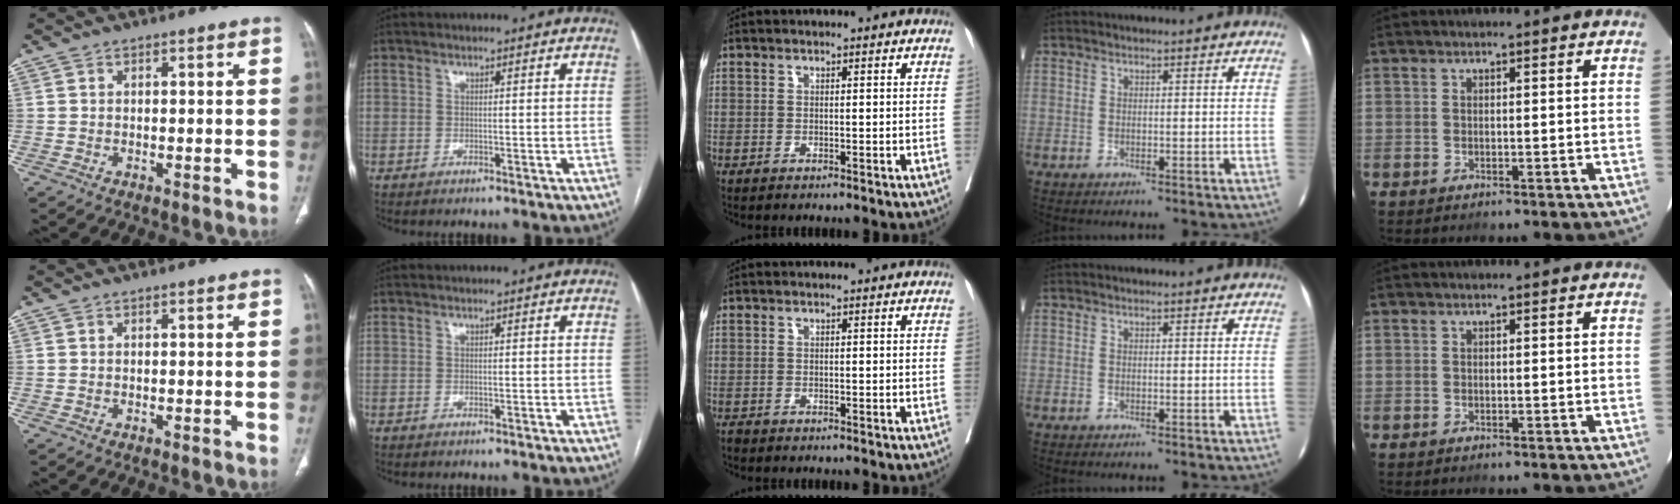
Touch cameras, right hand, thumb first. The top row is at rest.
{}